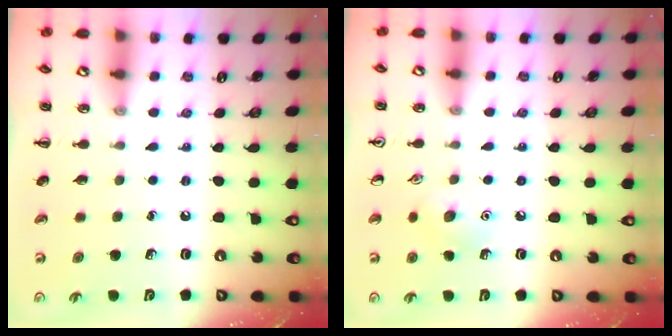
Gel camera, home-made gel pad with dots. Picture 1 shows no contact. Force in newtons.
{"total": 8.0, "press": 7.7, "slide": 2.2}